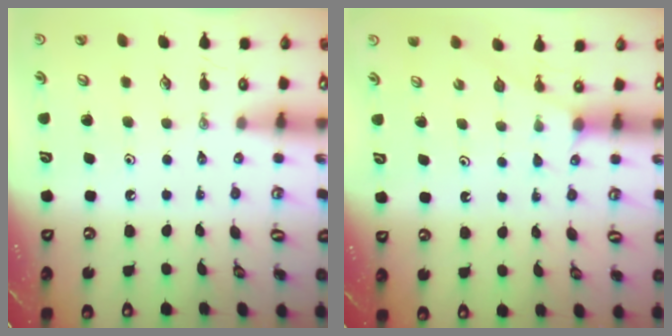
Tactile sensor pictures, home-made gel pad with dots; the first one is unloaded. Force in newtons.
{"total": 2.4, "press": 2.4, "slide": 0.4}